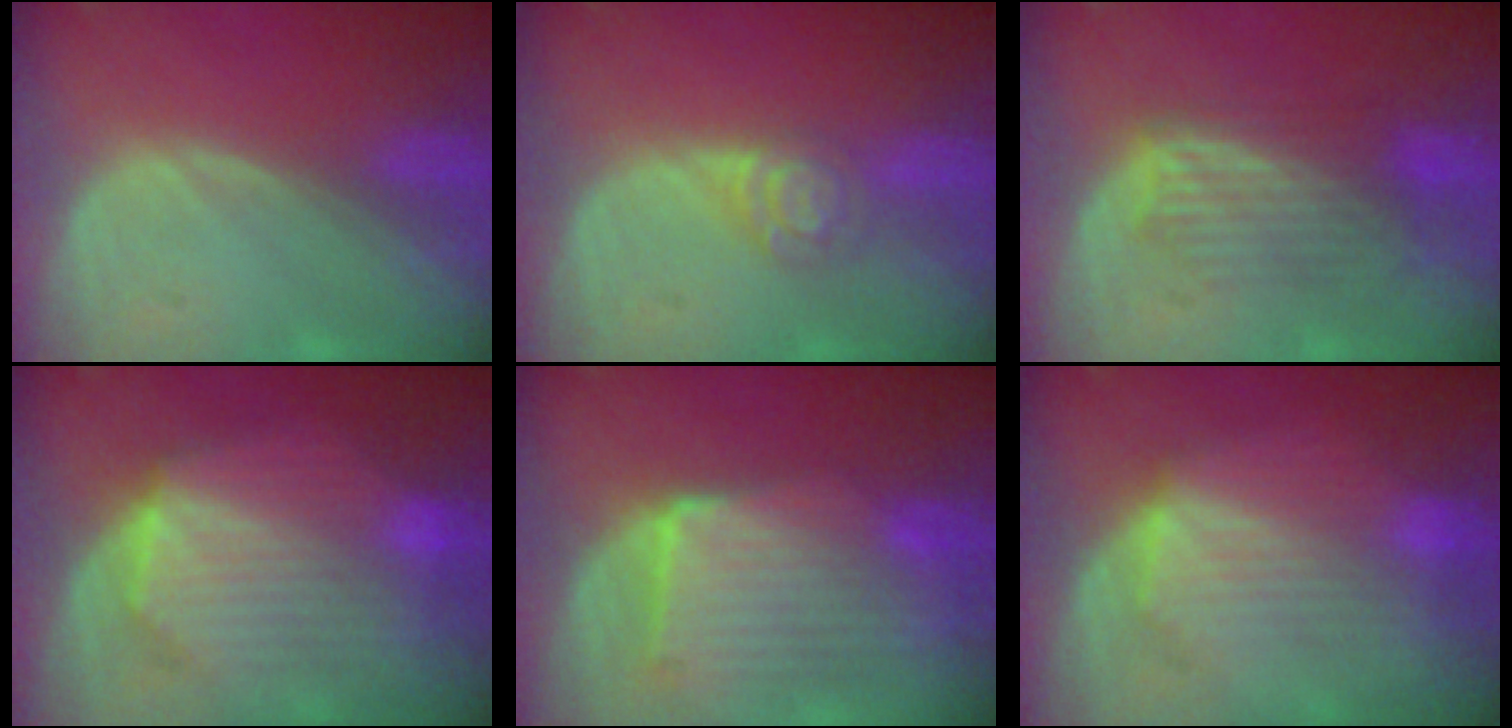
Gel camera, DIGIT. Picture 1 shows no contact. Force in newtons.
{"total": 4.3, "press": 3.9, "slide": 1.7}
{"total": 6.3, "press": 6.3, "slide": 0.5}
{"total": 10.6, "press": 10.6, "slide": 0.8}
{"total": 9.6, "press": 8.7, "slide": 4.1}
{"total": 7.8, "press": 7.8, "slide": 0.1}